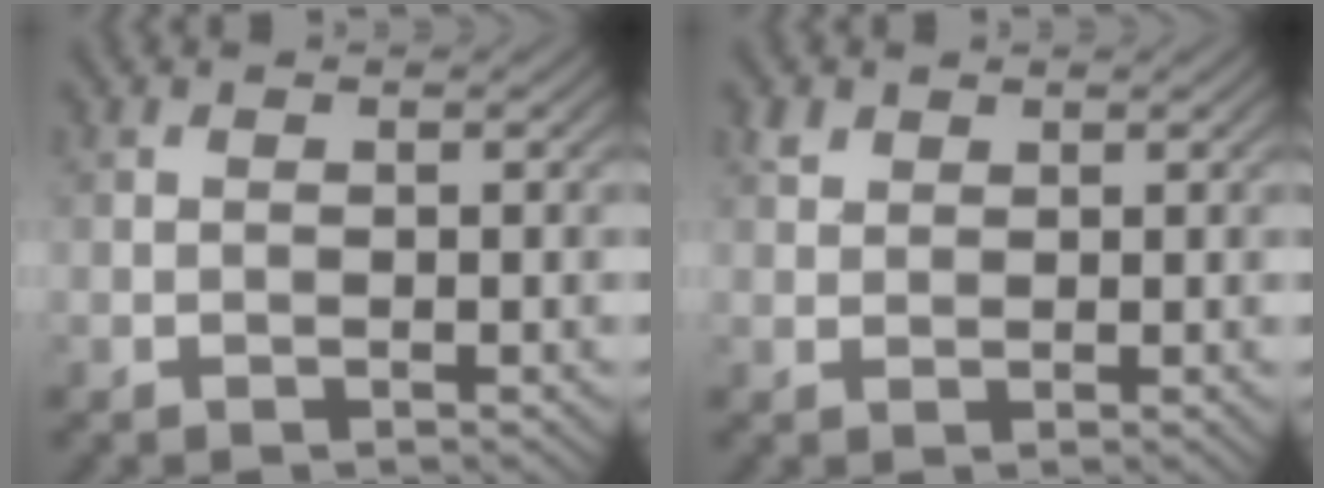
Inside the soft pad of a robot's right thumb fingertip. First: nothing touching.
{"total": 1.4, "force": [1.0, 0.9, 0.4], "torque": [-0.010, 0.003, 0.021]}